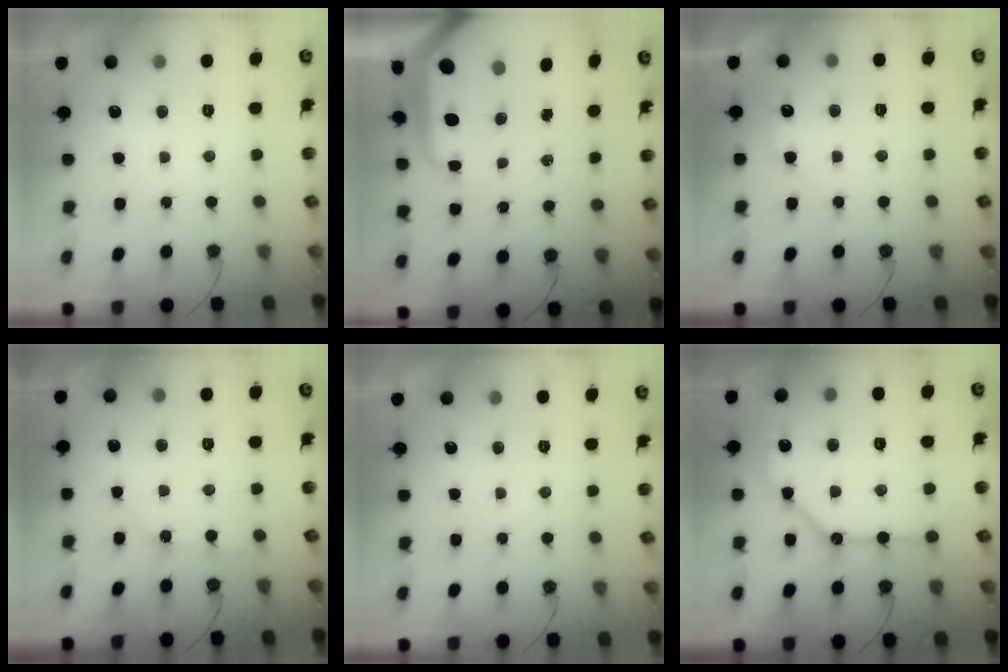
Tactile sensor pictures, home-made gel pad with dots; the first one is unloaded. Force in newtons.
{"total": 13.7, "press": 13.6, "slide": 1.4}
{"total": 3.9, "press": 3.9, "slide": 0.6}
{"total": 2.9, "press": 2.8, "slide": 0.6}
{"total": 0.0}
{"total": 11.8, "press": 11.7, "slide": 1.0}